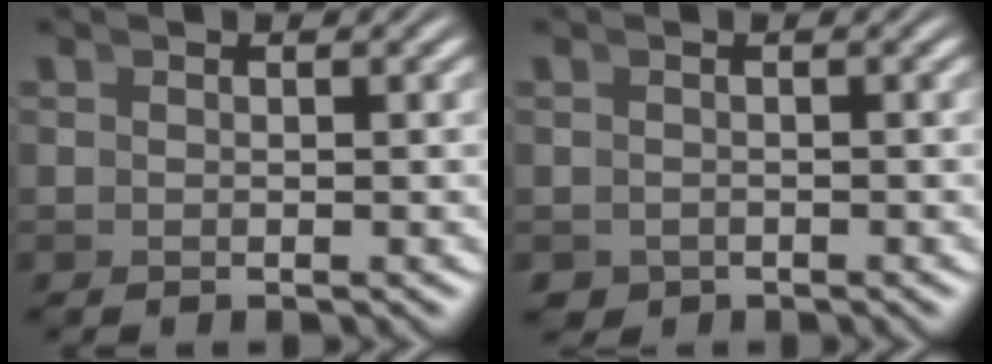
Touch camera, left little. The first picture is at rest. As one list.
[{"total": 2.3, "force": [-1.4, 1.7, 0.4], "torque": [-0.013, -0.020, -0.016]}]